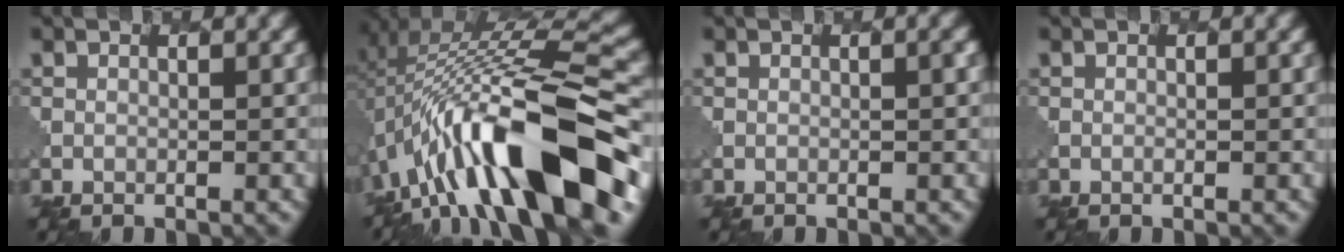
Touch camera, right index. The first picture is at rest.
{"total": 15.8, "force": [-4.6, 5.2, 14.2], "torque": [-0.227, 0.031, -0.069]}
{"total": 0.6, "force": [0.0, 0.1, 0.6], "torque": [-0.004, 0.003, -0.002]}
{"total": 0.0}